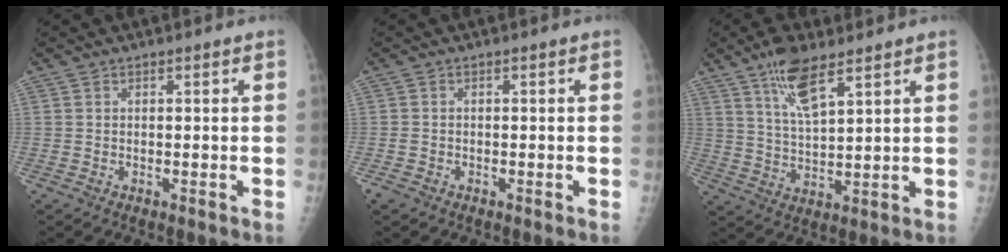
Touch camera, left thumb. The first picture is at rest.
{"total": 1.6, "force": [-0.9, 1.2, 0.6], "torque": [-0.013, 0.001, -0.017]}
{"total": 9.0, "force": [5.7, 2.9, 6.3], "torque": [-0.111, -0.025, 0.111]}